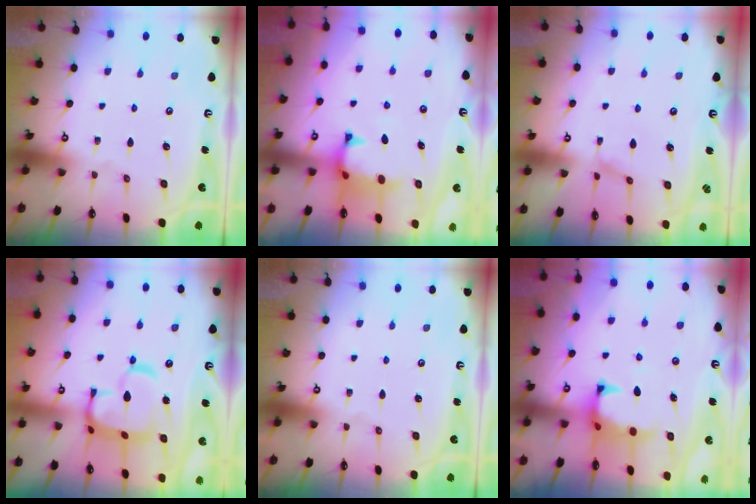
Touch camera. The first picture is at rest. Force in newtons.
{"total": 1.2, "press": 0.6, "slide": 1.0}
{"total": 0.7, "press": 0.4, "slide": 0.6}
{"total": 11.1, "press": 11.1, "slide": 1.4}
{"total": 0.0}
{"total": 1.5, "press": 1.1, "slide": 1.1}